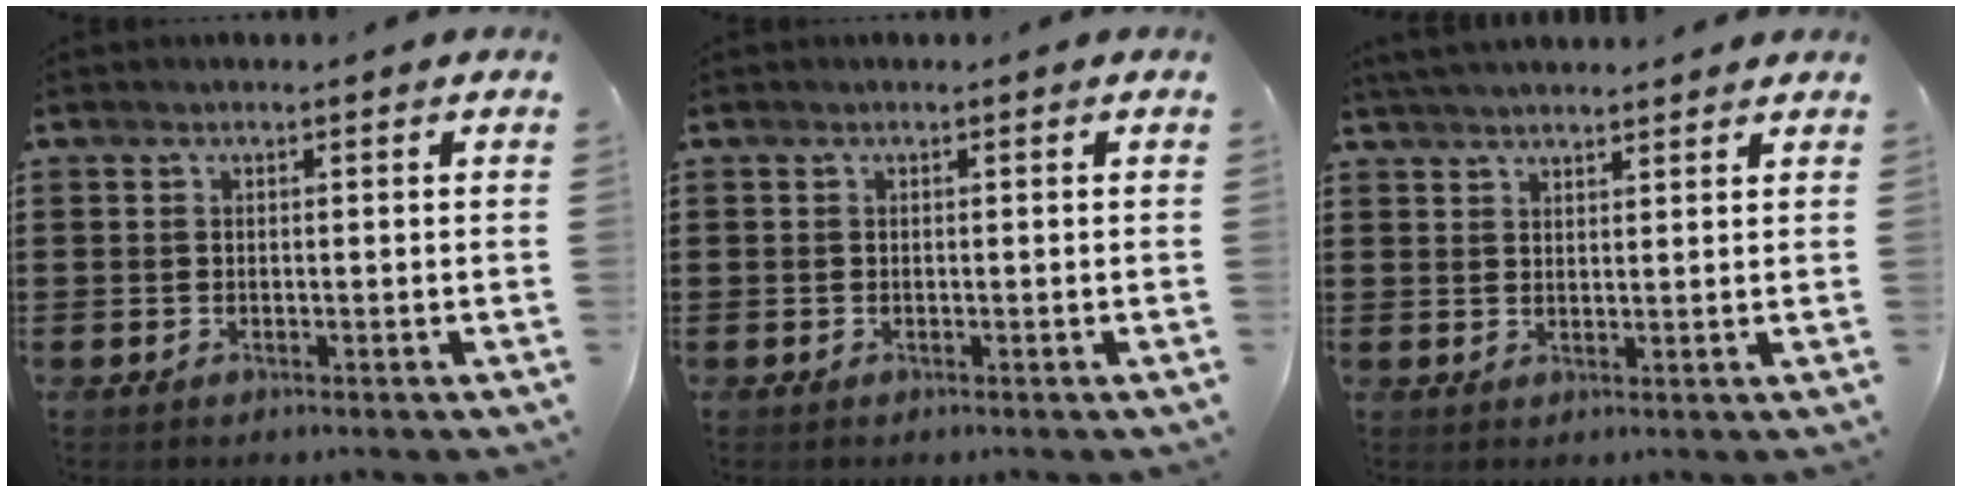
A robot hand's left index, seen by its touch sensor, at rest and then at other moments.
{"total": 0.0}
{"total": 3.3, "force": [3.2, 0.1, 0.8], "torque": [-0.023, -0.003, 0.062]}